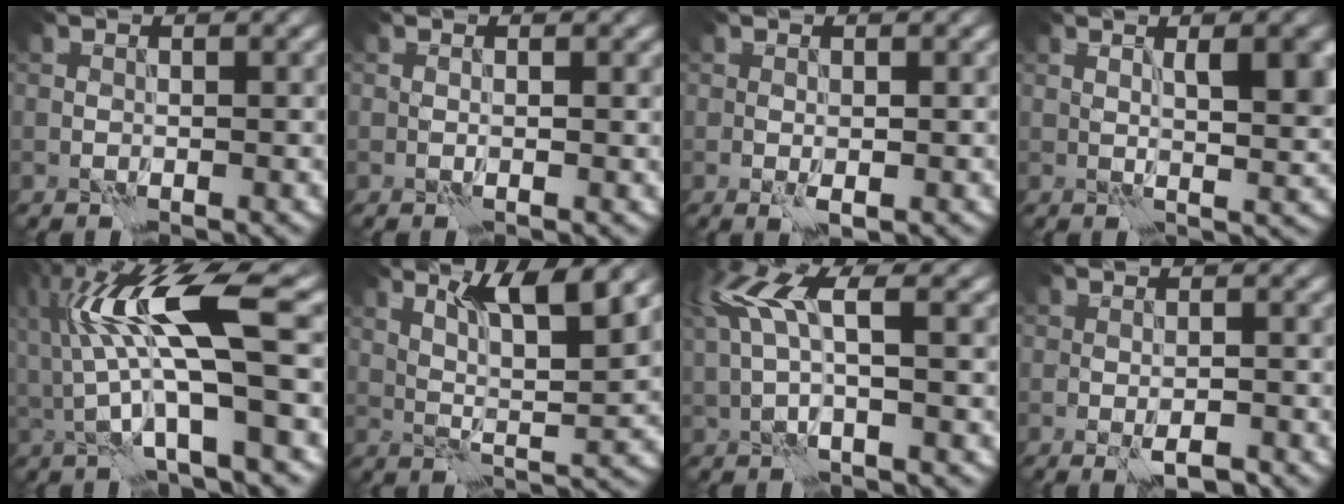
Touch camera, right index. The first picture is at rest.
{"total": 0.9, "force": [0.1, 0.5, 0.8], "torque": [-0.014, -0.002, 0.003]}
{"total": 1.4, "force": [-0.2, 0.7, 1.2], "torque": [-0.023, -0.005, -0.002]}
{"total": 4.7, "force": [1.3, 1.2, 4.4], "torque": [-0.062, 0.001, 0.023]}
{"total": 11.2, "force": [1.2, 2.7, 10.8], "torque": [-0.207, 0.011, 0.022]}
{"total": 5.9, "force": [3.1, 0.9, 5.0], "torque": [-0.086, -0.004, 0.057]}
{"total": 4.6, "force": [1.3, 1.6, 4.1], "torque": [-0.094, 0.008, 0.024]}
{"total": 2.5, "force": [-1.4, 0.7, 2.0], "torque": [-0.040, -0.005, -0.020]}